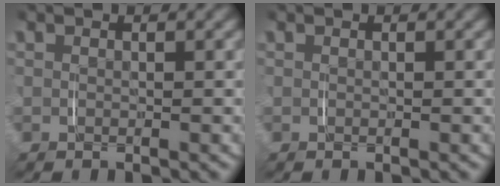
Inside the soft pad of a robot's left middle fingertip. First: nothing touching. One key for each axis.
{"total": 0.0}